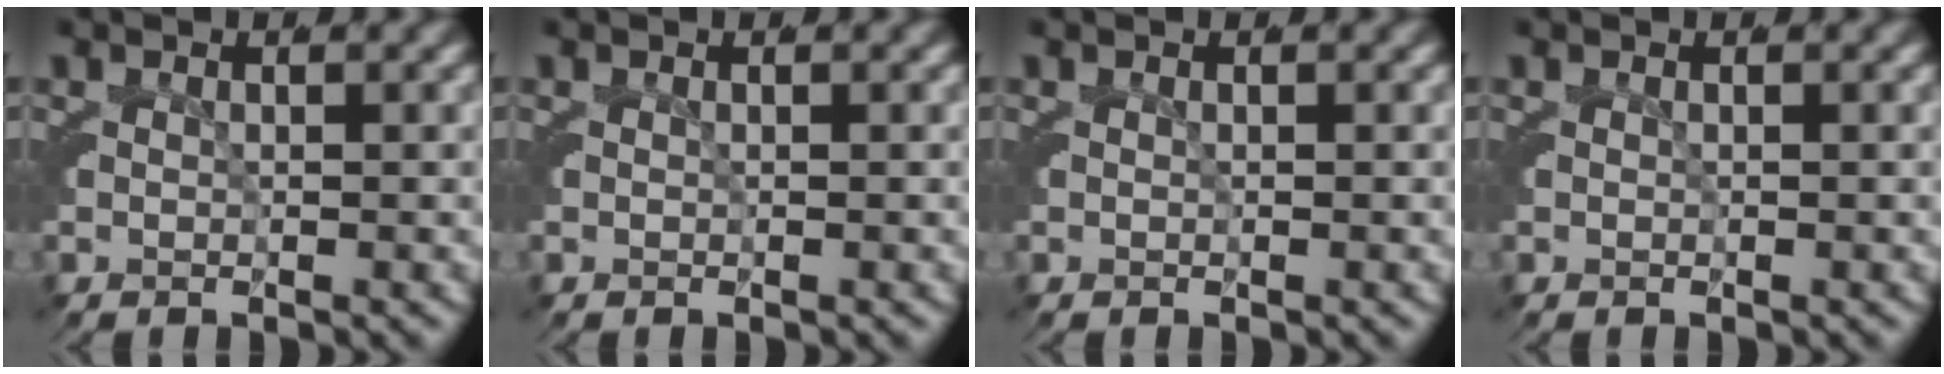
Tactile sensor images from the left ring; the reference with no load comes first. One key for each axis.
{"total": 0.0}
{"total": 0.0}
{"total": 0.0}